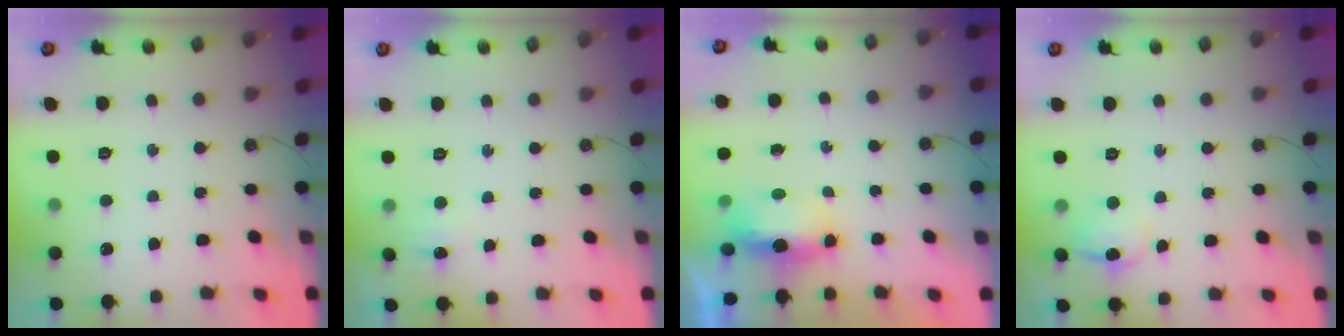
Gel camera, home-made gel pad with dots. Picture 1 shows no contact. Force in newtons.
{"total": 5.4, "press": 5.4, "slide": 0.7}
{"total": 6.1, "press": 6.0, "slide": 1.0}
{"total": 8.3, "press": 8.2, "slide": 0.8}